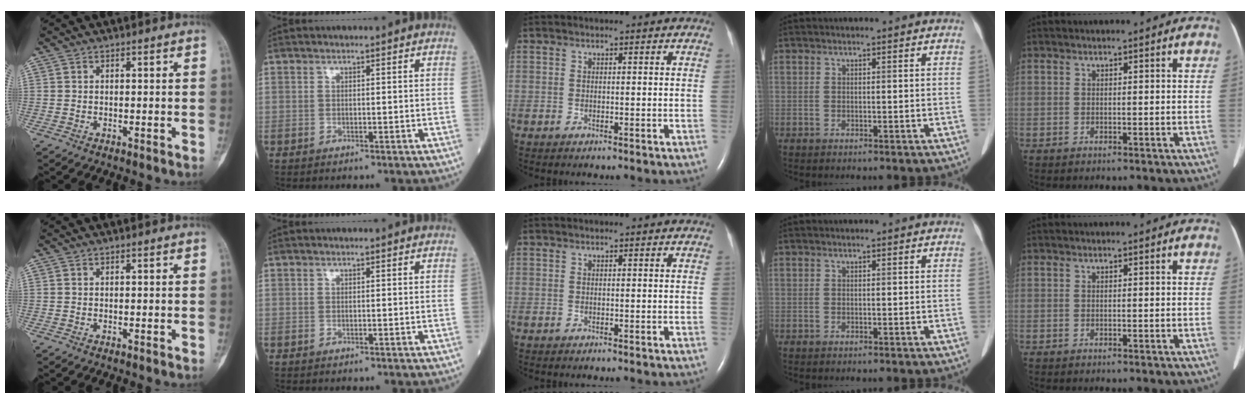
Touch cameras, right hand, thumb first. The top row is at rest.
{}